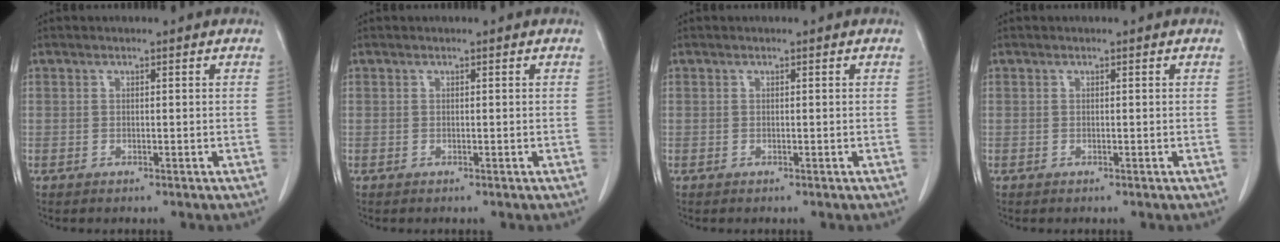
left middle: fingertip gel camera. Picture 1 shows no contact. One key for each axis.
{"total": 0.0}
{"total": 0.0}
{"total": 0.0}